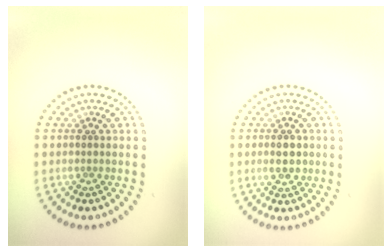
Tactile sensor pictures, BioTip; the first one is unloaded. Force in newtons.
{"total": 2.7, "press": 2.7, "slide": 0.0}